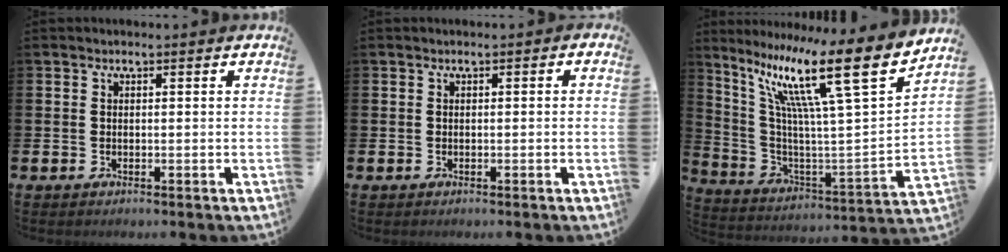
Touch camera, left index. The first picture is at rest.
{"total": 0.0}
{"total": 16.8, "force": [10.2, 2.5, 13.2], "torque": [-0.261, -0.063, 0.153]}